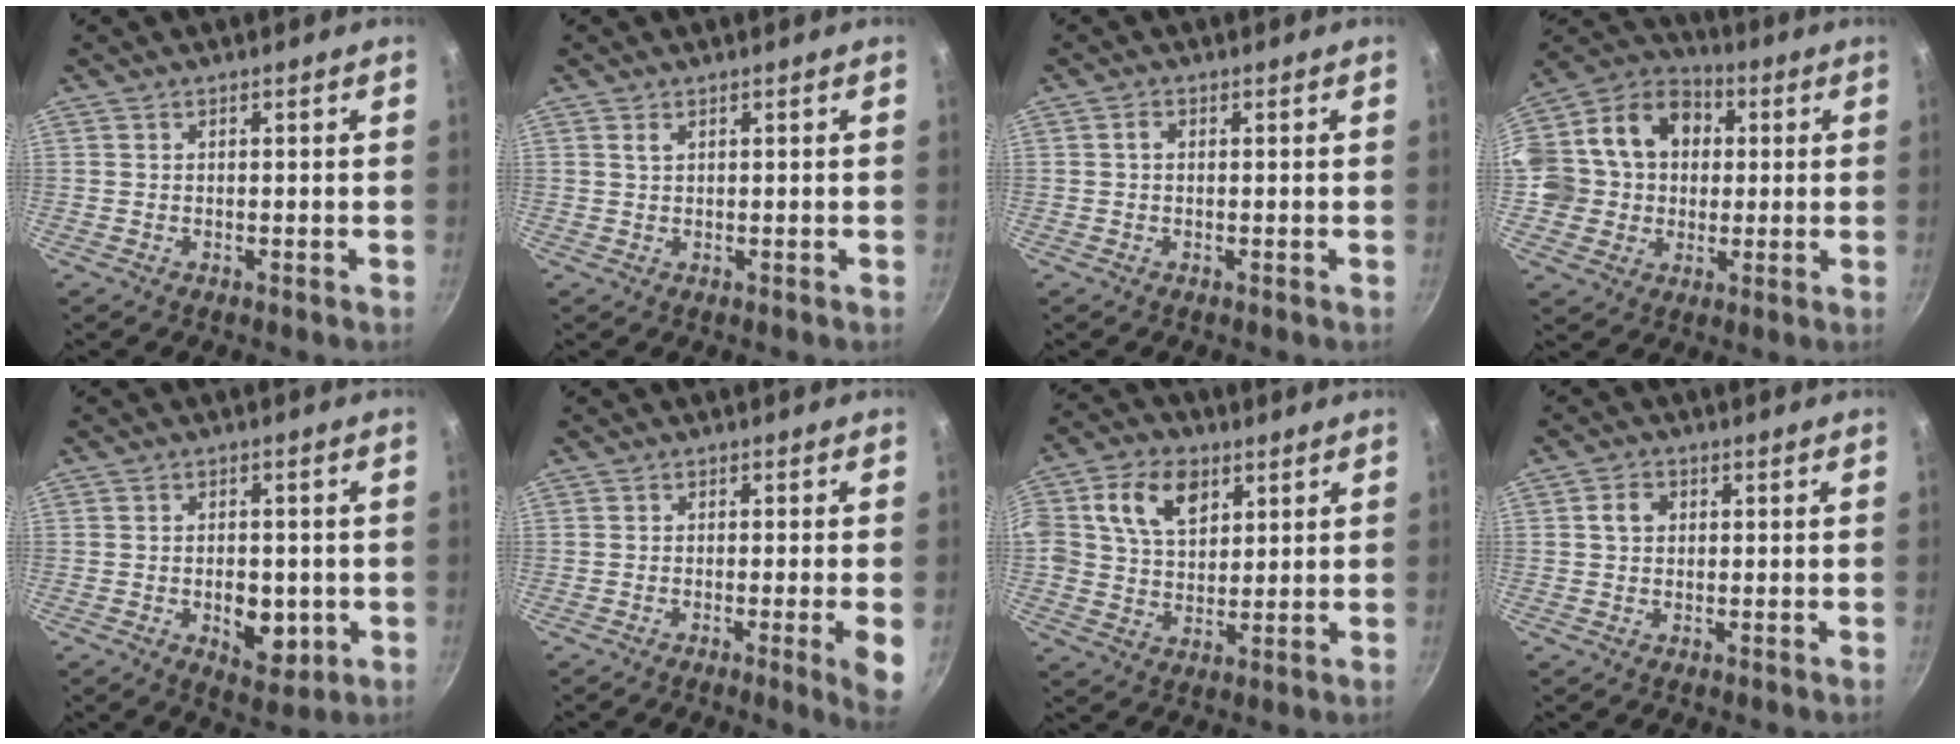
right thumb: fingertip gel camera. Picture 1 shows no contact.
{"total": 1.0, "force": [0.5, 0.5, 0.7], "torque": [-0.013, 0.000, 0.011]}
{"total": 1.3, "force": [0.2, 0.8, 0.9], "torque": [-0.017, 0.005, 0.002]}
{"total": 18.1, "force": [1.8, 15.5, 9.1], "torque": [-0.142, 0.042, 0.023]}
{"total": 7.9, "force": [-1.6, 4.8, 6.1], "torque": [-0.060, -0.004, -0.015]}
{"total": 5.5, "force": [-1.6, 0.1, 5.3], "torque": [-0.071, 0.002, -0.023]}
{"total": 11.2, "force": [4.3, 7.8, 6.9], "torque": [-0.101, -0.004, 0.071]}
{"total": 3.0, "force": [0.5, 2.4, 1.7], "torque": [-0.020, 0.006, 0.005]}